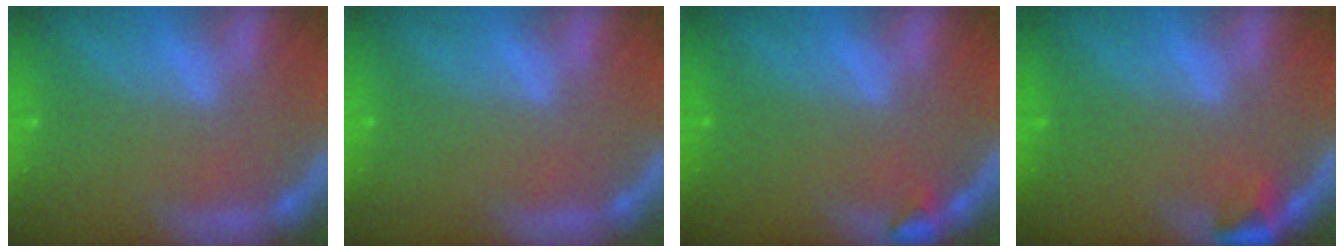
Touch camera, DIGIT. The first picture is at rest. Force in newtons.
{"total": 0.0}
{"total": 0.9}
{"total": 1.9}